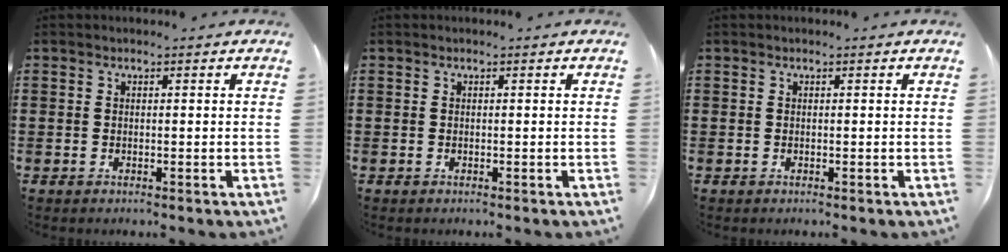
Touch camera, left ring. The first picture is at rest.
{"total": 0.0}
{"total": 0.0}